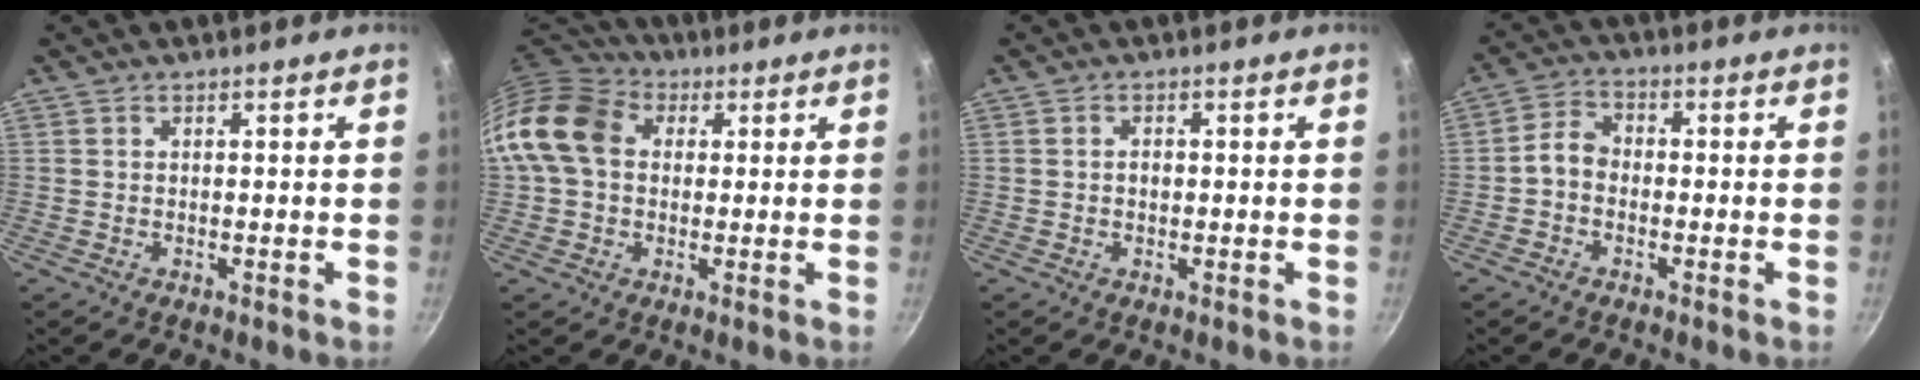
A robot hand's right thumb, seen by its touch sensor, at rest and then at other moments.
{"total": 13.2, "force": [1.8, 10.2, 8.3], "torque": [-0.139, 0.027, 0.015]}
{"total": 1.8, "force": [0.0, 1.3, 1.2], "torque": [-0.017, 0.006, 0.000]}
{"total": 4.3, "force": [-1.1, 3.2, 2.7], "torque": [-0.046, 0.025, -0.034]}